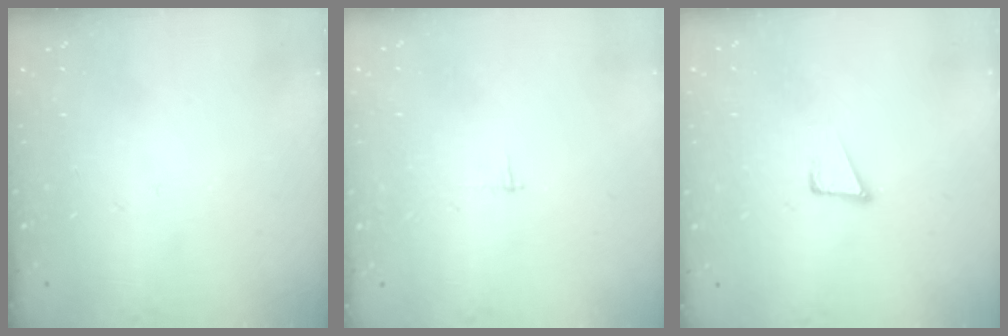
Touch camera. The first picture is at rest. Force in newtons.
{"total": 2.3, "press": 2.3, "slide": 0.2}
{"total": 4.9, "press": 3.9, "slide": 3.0}